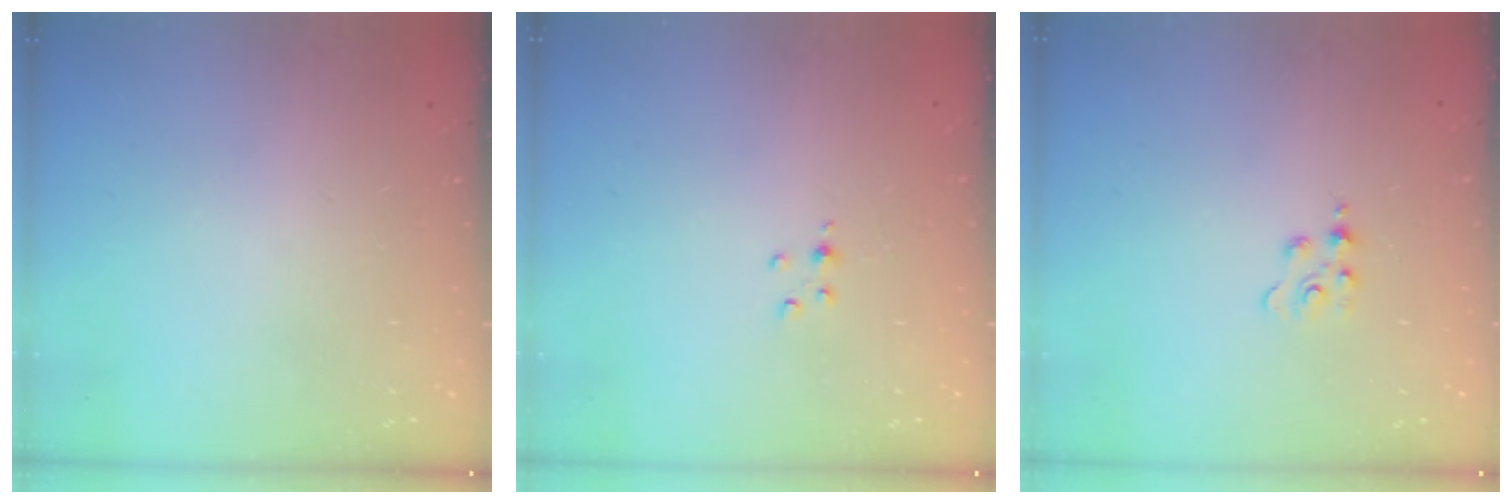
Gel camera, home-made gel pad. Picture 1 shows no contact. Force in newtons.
{"total": 2.6, "press": 2.6, "slide": 0.3}
{"total": 1.8, "press": 1.8, "slide": 0.3}